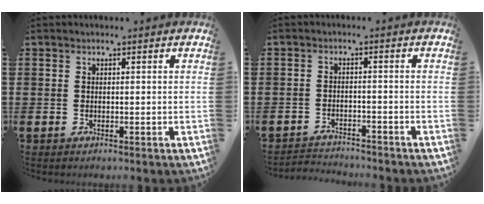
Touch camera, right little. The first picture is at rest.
{"total": 2.2, "force": [-2.2, 0.1, -0.3], "torque": [-0.003, 0.002, -0.049]}